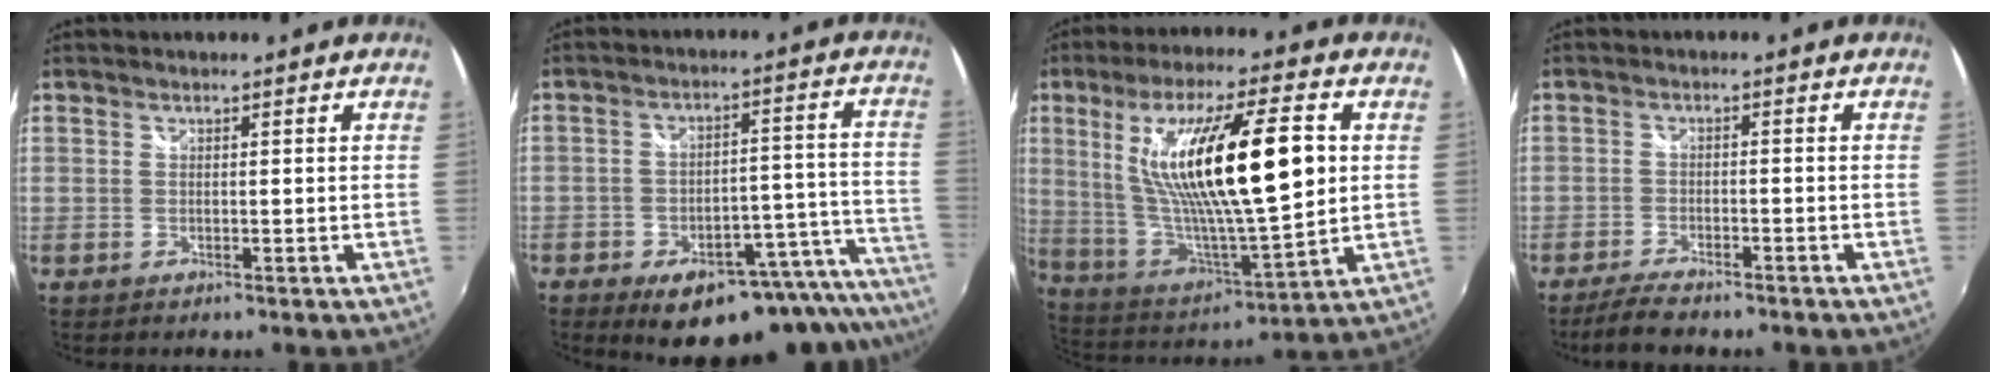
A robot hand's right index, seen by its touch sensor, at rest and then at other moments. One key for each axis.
{"total": 21.3, "fx": -17.1, "fy": 7.5, "fz": 10.4, "tx": -0.111, "ty": 0.020, "tz": -0.210}
{"total": 24.2, "fx": 5.1, "fy": 5.2, "fz": 23.0, "tx": -0.410, "ty": -0.002, "tz": 0.103}
{"total": 6.2, "fx": -5.3, "fy": 1.4, "fz": 3.0, "tx": -0.080, "ty": -0.012, "tz": -0.093}